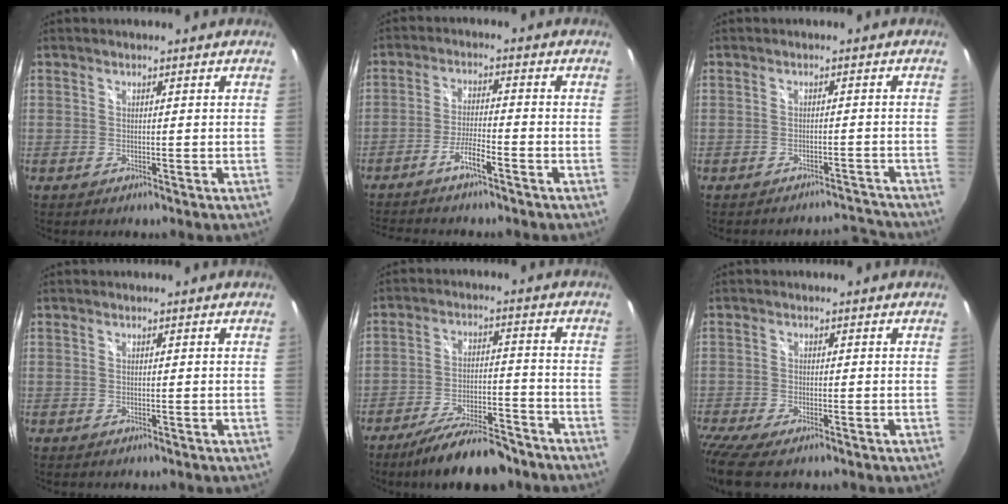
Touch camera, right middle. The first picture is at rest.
{"total": 5.5, "force": [-4.4, -0.2, 3.3], "torque": [-0.084, 0.004, -0.083]}
{"total": 4.7, "force": [-4.7, 0.6, 0.0], "torque": [0.009, 0.018, -0.059]}
{"total": 0.0}
{"total": 14.0, "force": [-11.6, 3.4, 7.0], "torque": [-0.135, -0.010, -0.181]}
{"total": 7.3, "force": [-5.6, 1.6, 4.4], "torque": [-0.109, -0.038, -0.105]}